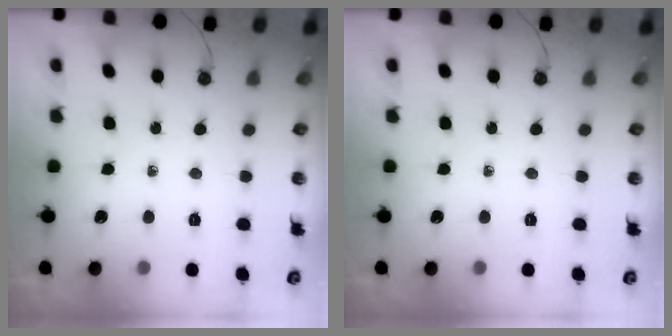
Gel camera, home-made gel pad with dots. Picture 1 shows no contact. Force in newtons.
{"total": 0.0}